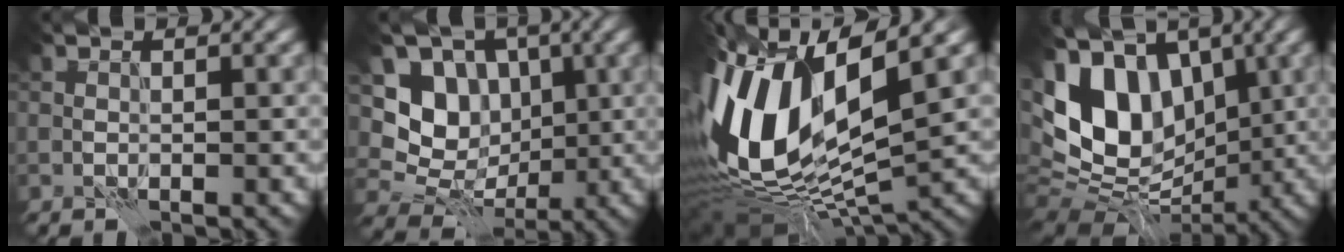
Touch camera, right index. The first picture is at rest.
{"total": 7.5, "force": [0.7, 6.3, 4.0], "torque": [-0.051, -0.002, 0.002]}
{"total": 14.5, "force": [1.2, 6.8, 12.7], "torque": [-0.277, -0.006, 0.016]}
{"total": 11.5, "force": [1.6, 7.9, 8.1], "torque": [-0.145, 0.005, 0.007]}